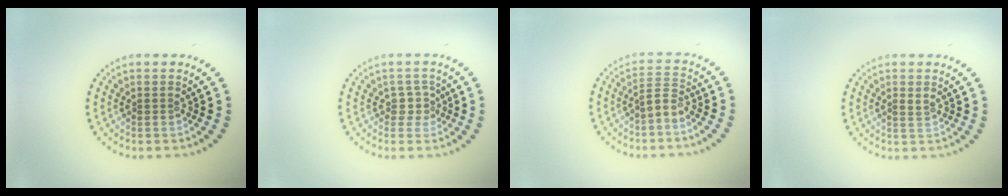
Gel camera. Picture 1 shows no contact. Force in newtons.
{"total": 1.6, "press": 1.2, "slide": 1.0}
{"total": 1.8, "press": 1.3, "slide": 1.3}
{"total": 0.9, "press": 0.9, "slide": 0.3}